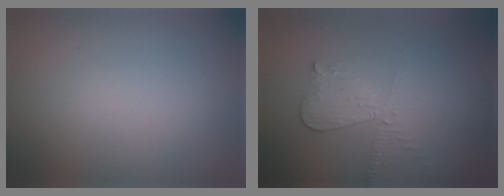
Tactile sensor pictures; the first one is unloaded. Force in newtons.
{"total": 3.0, "press": 2.7, "slide": 1.5}